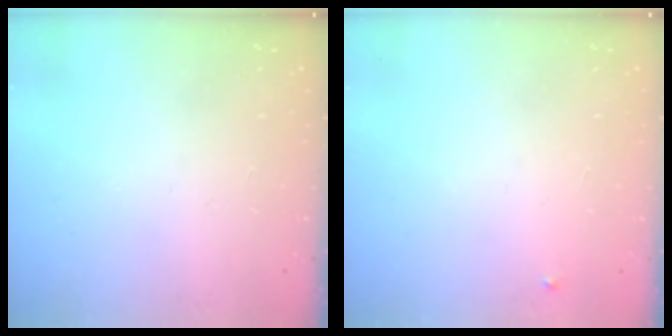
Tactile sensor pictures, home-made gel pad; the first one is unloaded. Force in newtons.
{"total": 2.7, "press": 2.7, "slide": 0.2}